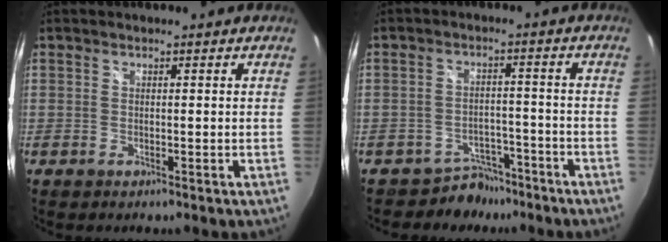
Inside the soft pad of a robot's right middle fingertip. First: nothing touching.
{"total": 5.7, "force": [-4.6, 3.3, -0.4], "torque": [0.006, 0.022, -0.070]}